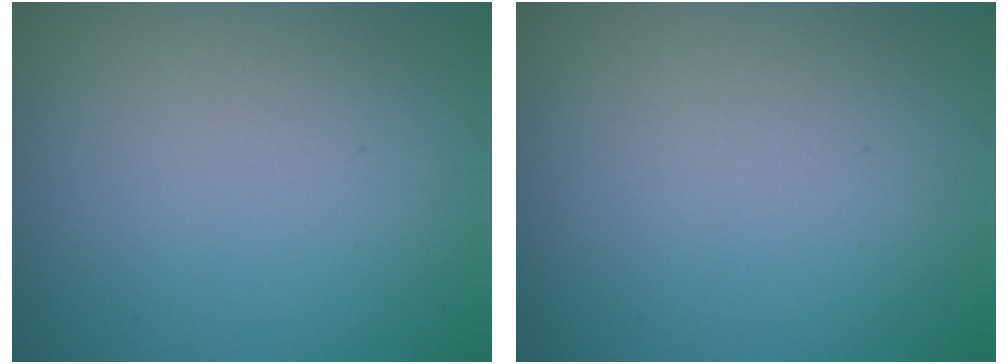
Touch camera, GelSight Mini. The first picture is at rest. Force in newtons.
{"total": 0.0}